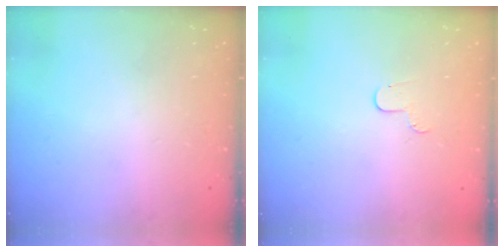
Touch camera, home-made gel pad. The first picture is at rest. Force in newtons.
{"total": 4.0, "press": 4.0, "slide": 0.4}